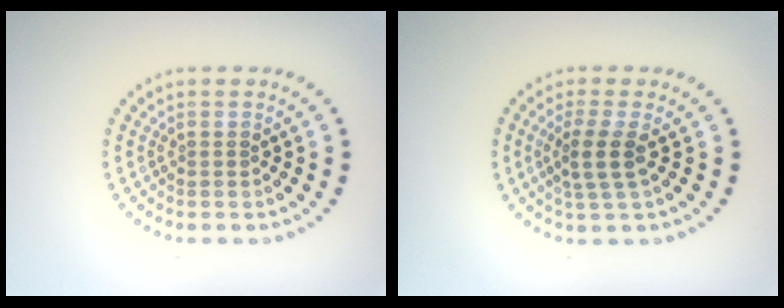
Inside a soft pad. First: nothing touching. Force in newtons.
{"total": 2.8, "press": 2.2, "slide": 1.6}